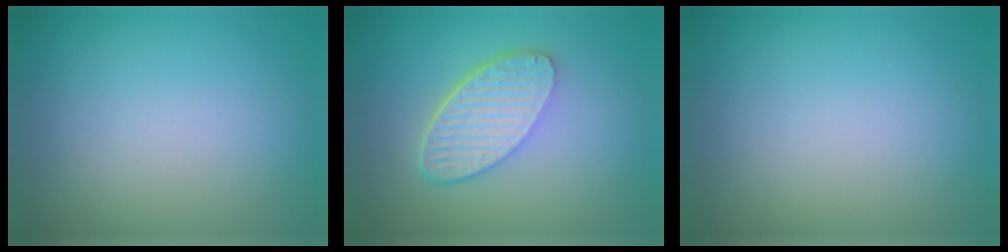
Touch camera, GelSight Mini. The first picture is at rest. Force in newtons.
{"total": 5.9, "press": 4.2, "slide": 4.1}
{"total": 0.0}